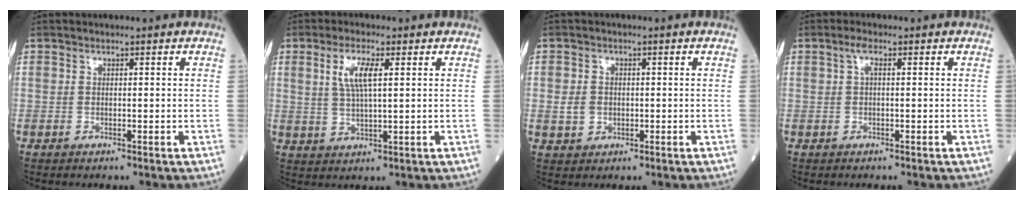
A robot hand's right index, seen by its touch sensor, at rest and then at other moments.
{"total": 5.3, "force": [1.9, 0.9, 4.9], "torque": [-0.104, 0.004, 0.042]}
{"total": 2.9, "force": [-0.1, 2.5, 1.4], "torque": [-0.024, 0.004, 0.009]}
{"total": 1.5, "force": [0.5, 0.3, 1.4], "torque": [-0.030, 0.007, 0.010]}